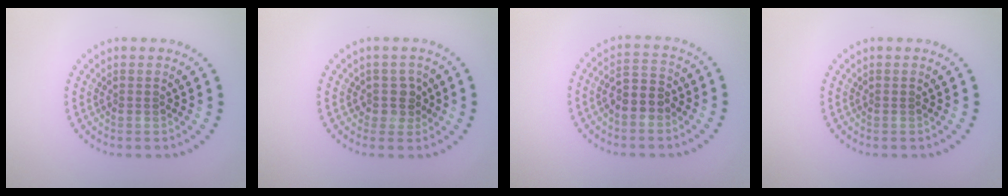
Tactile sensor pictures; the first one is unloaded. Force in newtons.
{"total": 1.8, "press": 1.6, "slide": 0.9}
{"total": 3.1, "press": 3.1, "slide": 0.7}
{"total": 0.0}